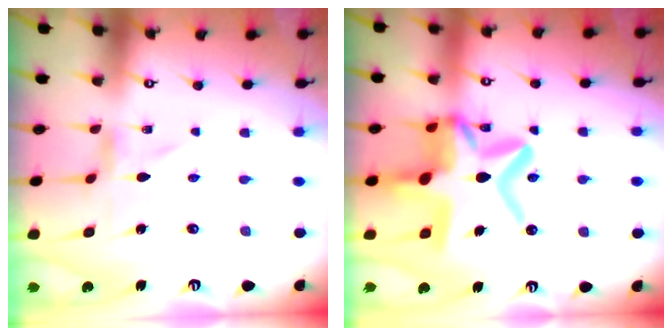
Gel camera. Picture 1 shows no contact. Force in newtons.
{"total": 20.2, "press": 20.1, "slide": 1.9}